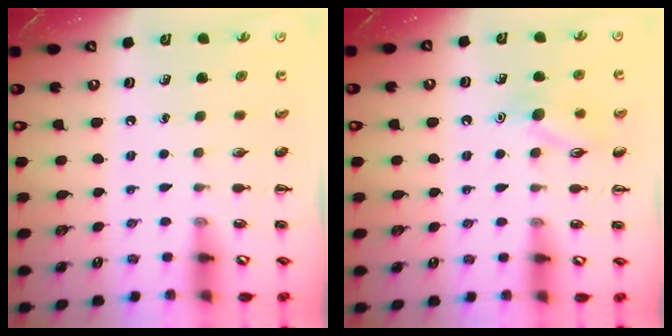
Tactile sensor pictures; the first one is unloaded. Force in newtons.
{"total": 9.7, "press": 9.6, "slide": 1.0}